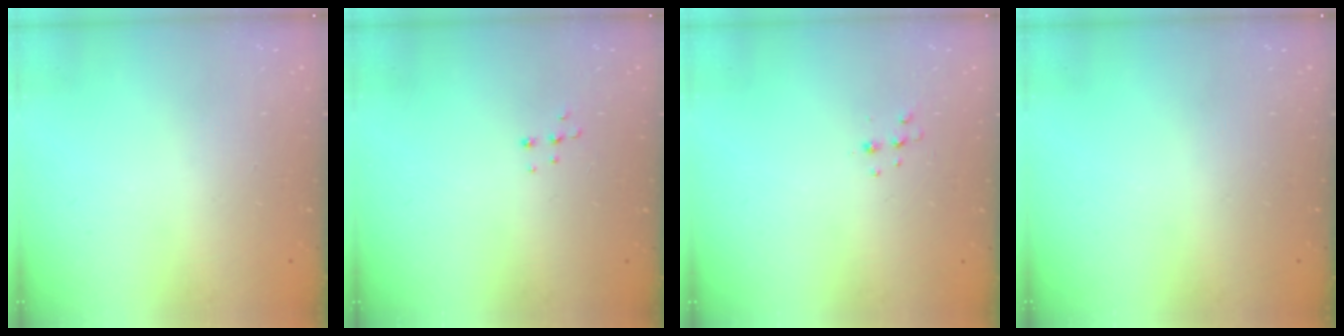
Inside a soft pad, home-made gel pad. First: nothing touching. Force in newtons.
{"total": 5.1, "press": 5.0, "slide": 0.4}
{"total": 3.8, "press": 3.7, "slide": 0.7}
{"total": 0.0}